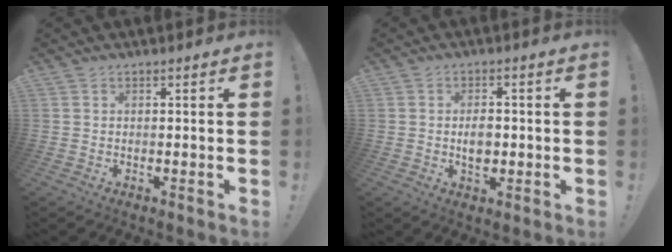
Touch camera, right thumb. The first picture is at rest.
{"total": 4.9, "force": [-0.7, 3.5, 3.4], "torque": [-0.032, -0.002, -0.016]}